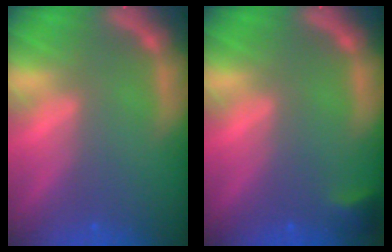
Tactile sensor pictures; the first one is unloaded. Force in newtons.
{"total": 1.4}